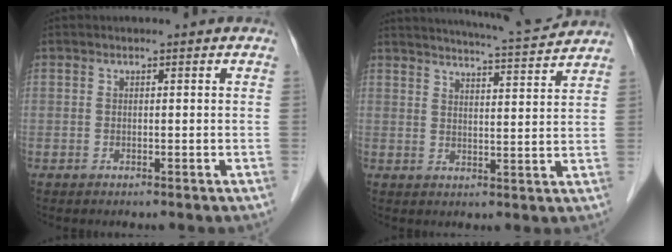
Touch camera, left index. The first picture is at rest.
{"total": 11.2, "force": [10.7, -0.5, 3.3], "torque": [-0.061, 0.000, 0.141]}